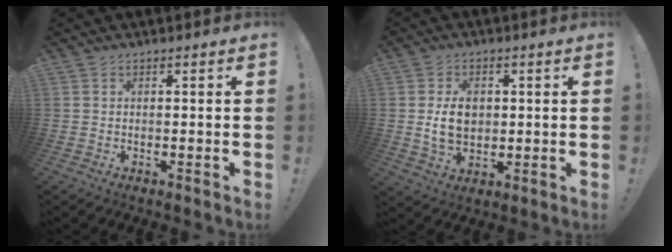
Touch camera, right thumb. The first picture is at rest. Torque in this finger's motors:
{"motor_torque": [0.65, 1.04, 0.04, 0.06, 0.01]}